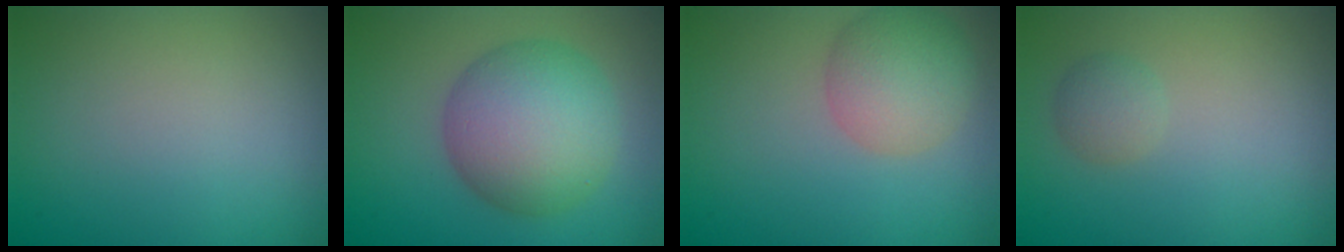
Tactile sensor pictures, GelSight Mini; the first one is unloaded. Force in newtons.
{"total": 8.5, "press": 8.5, "slide": 0.2}
{"total": 4.6, "press": 4.6, "slide": 0.2}
{"total": 1.5, "press": 1.5, "slide": 0.0}